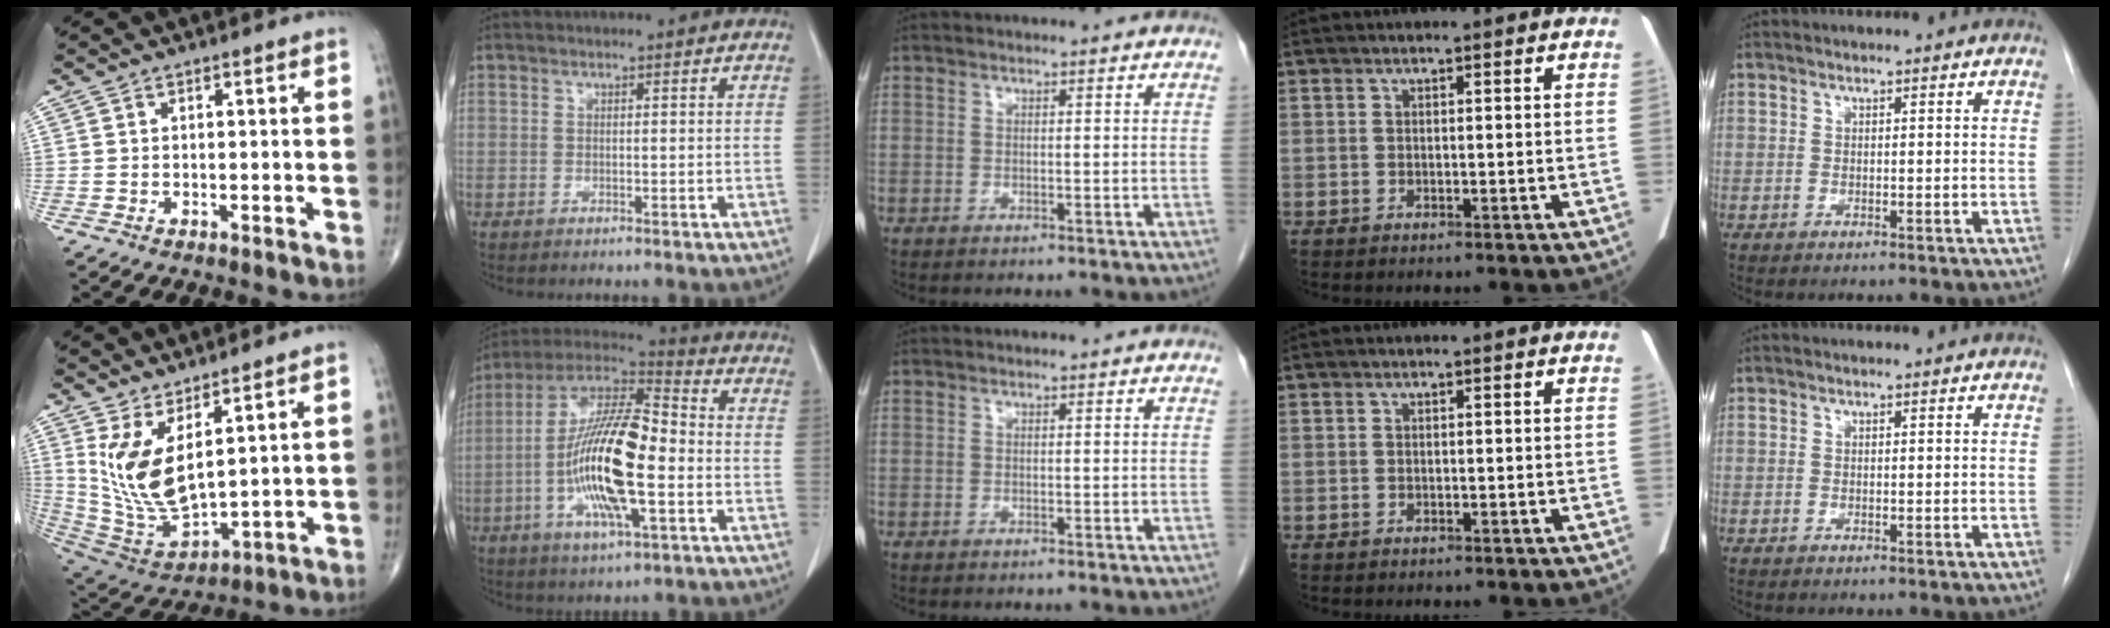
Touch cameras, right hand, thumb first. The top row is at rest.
{"thumb": {"total": 13.1, "force": [5.0, 5.2, 10.9], "torque": [-0.216, -0.048, 0.123]}, "index": {"total": 19.4, "force": [-3.3, 4.8, 18.5], "torque": [-0.366, 0.005, -0.059]}}